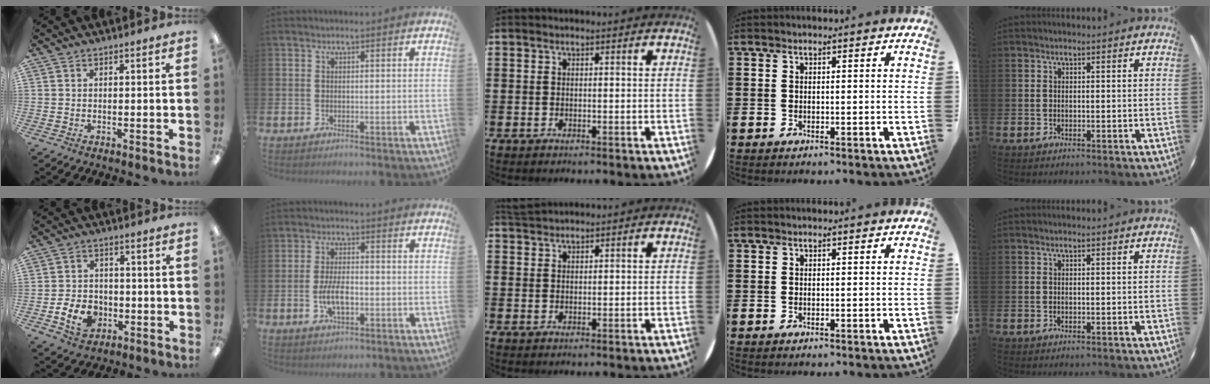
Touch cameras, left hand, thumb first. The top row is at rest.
{"thumb": {"total": 8.0, "force": [-2.8, 6.0, 4.5], "torque": [-0.088, 0.013, -0.049]}, "index": {"total": 4.9, "force": [-1.0, 2.2, 4.3], "torque": [-0.074, 0.001, -0.019]}, "middle": {"total": 1.5, "force": [1.5, 0.1, 0.0], "torque": [-0.002, 0.002, 0.030]}}